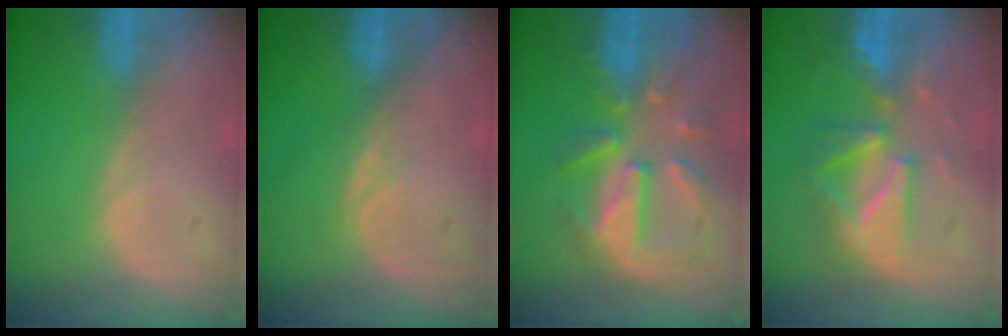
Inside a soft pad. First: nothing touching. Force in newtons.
{"total": 1.4, "press": 1.4, "slide": 0.3}
{"total": 10.3, "press": 9.2, "slide": 4.5}
{"total": 8.3, "press": 8.2, "slide": 0.4}